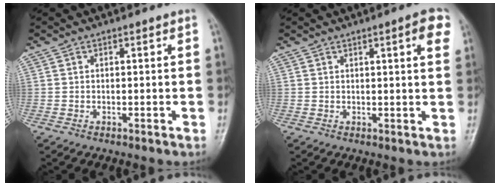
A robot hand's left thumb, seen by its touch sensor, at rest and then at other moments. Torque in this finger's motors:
{"motor_torque": [-0.01, 0.09, 0.04, -0.19, 0.02]}